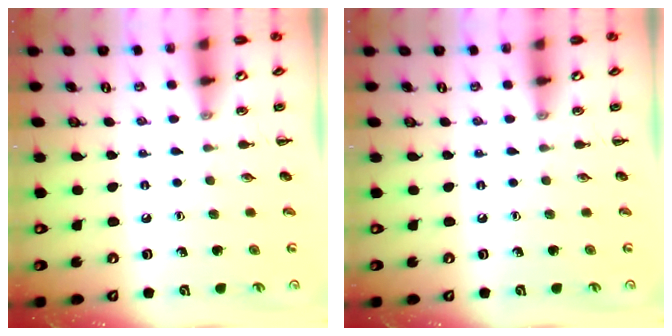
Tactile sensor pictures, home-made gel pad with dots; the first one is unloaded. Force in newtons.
{"total": 0.0}